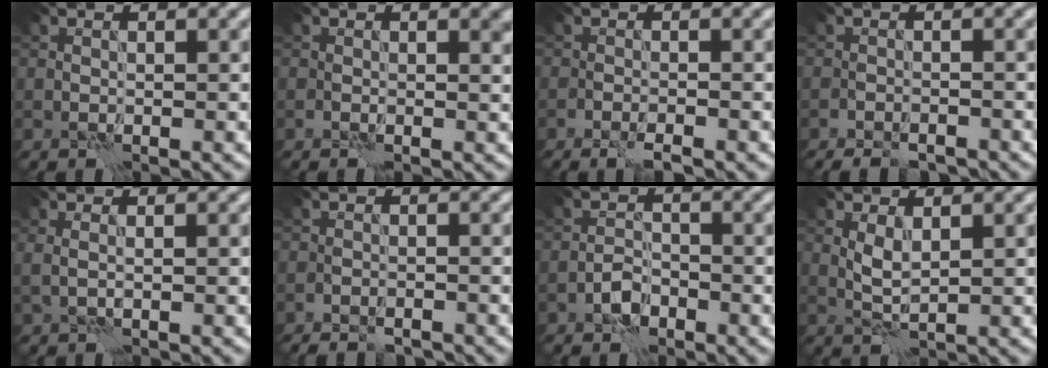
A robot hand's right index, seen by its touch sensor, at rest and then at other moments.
{"total": 1.2, "force": [0.4, 0.6, 0.9], "torque": [-0.007, -0.005, 0.006]}
{"total": 1.4, "force": [-1.1, 0.0, 0.9], "torque": [-0.017, -0.003, -0.022]}
{"total": 2.7, "force": [-2.4, 1.0, 0.9], "torque": [-0.012, 0.003, -0.034]}
{"total": 1.1, "force": [0.3, 0.3, 1.0], "torque": [-0.018, -0.006, 0.000]}
{"total": 2.2, "force": [-1.9, 0.6, 0.7], "torque": [-0.013, 0.004, -0.026]}
{"total": 2.1, "force": [-1.4, 1.3, 1.1], "torque": [-0.015, 0.008, -0.028]}
{"total": 1.7, "force": [0.5, 0.6, 1.5], "torque": [-0.039, 0.001, 0.014]}